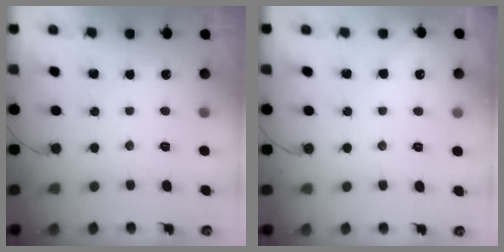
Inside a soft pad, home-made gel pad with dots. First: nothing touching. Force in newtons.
{"total": 2.7, "press": 2.7, "slide": 0.4}